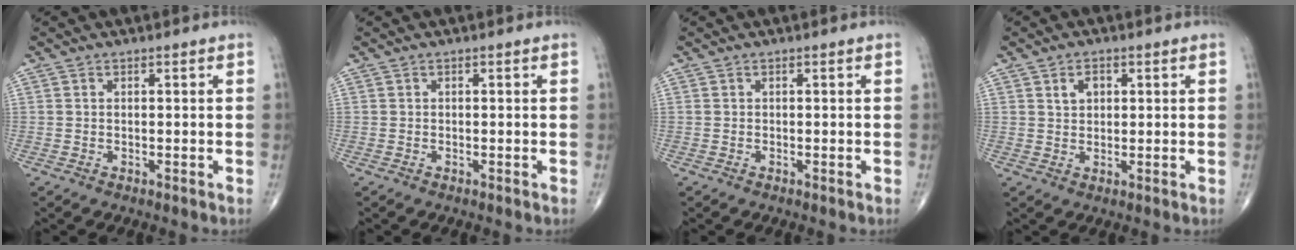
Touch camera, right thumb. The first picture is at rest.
{"total": 0.0}
{"total": 0.0}
{"total": 3.0, "force": [1.2, 2.0, 1.9], "torque": [-0.023, -0.002, 0.023]}